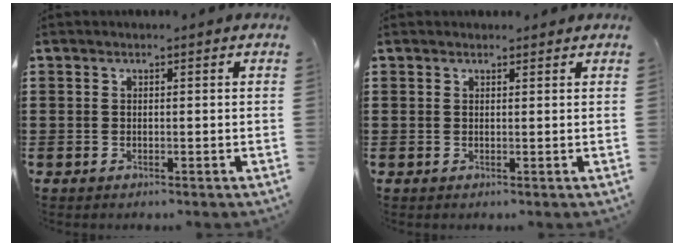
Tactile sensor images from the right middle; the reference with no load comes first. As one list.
[{"total": 0.7, "force": [0.7, 0.3, 0.0], "torque": [0.006, -0.002, 0.011]}]